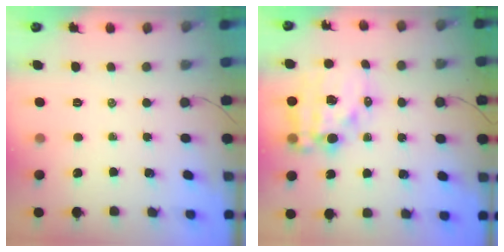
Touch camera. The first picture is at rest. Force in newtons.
{"total": 15.6, "press": 15.1, "slide": 3.7}